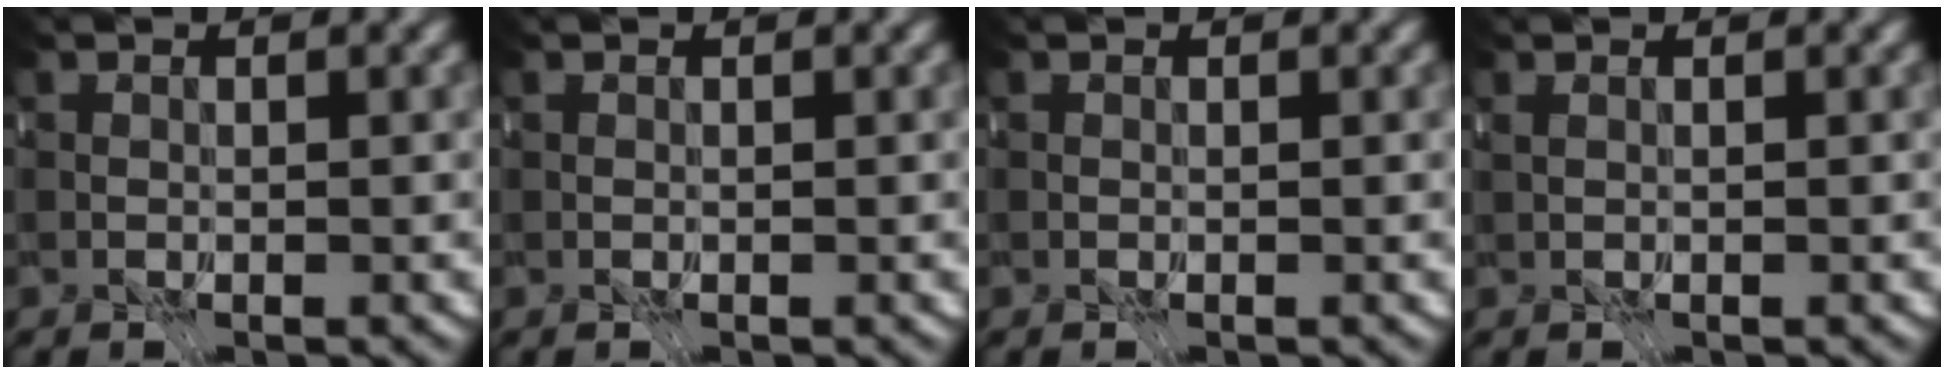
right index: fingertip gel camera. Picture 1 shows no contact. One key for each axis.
{"total": 0.0}
{"total": 0.0}
{"total": 1.7, "fx": -0.6, "fy": -1.3, "fz": -0.9, "tx": 0.023, "ty": -0.008, "tz": -0.003}